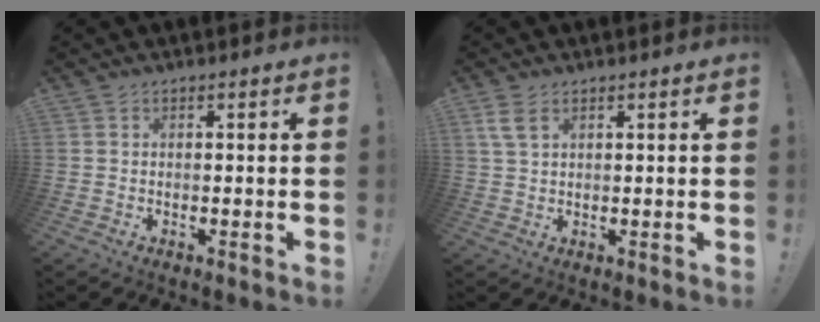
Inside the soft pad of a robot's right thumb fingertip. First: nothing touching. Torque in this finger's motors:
{"motor_torque": [-0.07, -0.12, 0.06, 0.01, -0.01]}